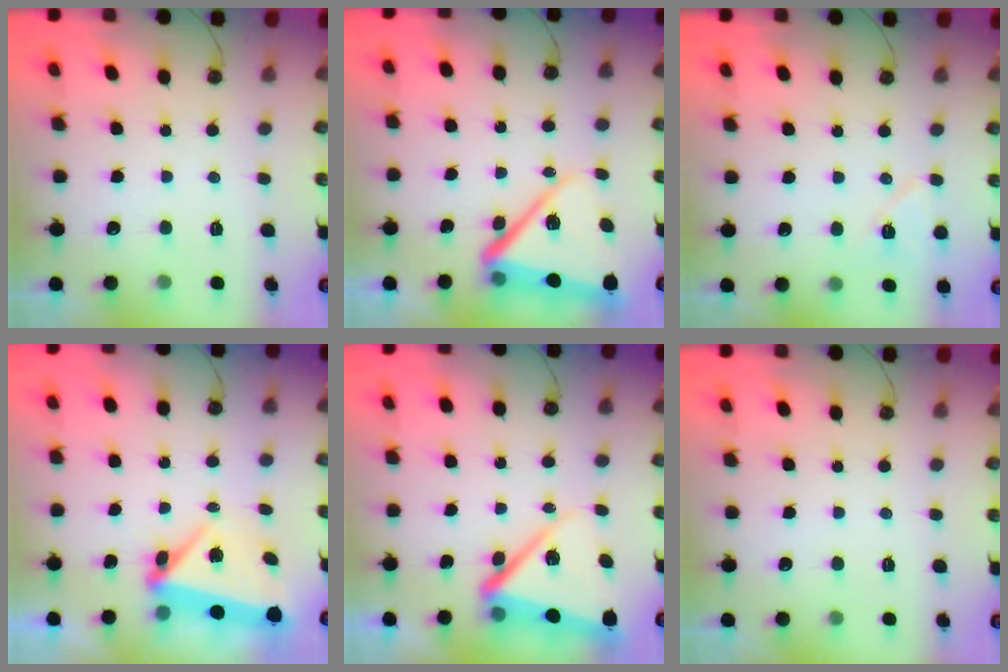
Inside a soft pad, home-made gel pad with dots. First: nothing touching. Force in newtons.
{"total": 14.3, "press": 14.2, "slide": 1.5}
{"total": 7.0, "press": 7.0, "slide": 1.1}
{"total": 6.0, "press": 5.7, "slide": 1.7}
{"total": 10.4, "press": 10.2, "slide": 1.9}
{"total": 0.0}